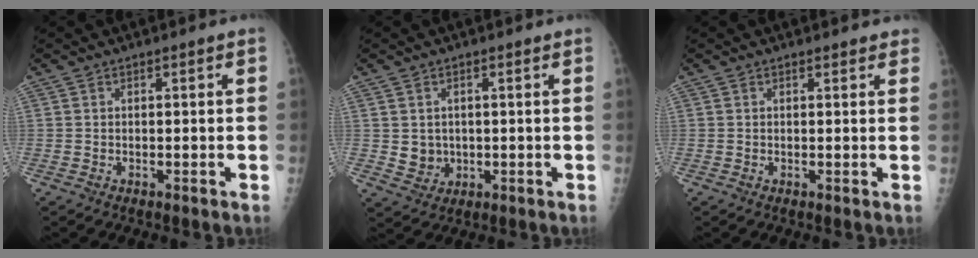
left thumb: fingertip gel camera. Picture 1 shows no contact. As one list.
[{"total": 4.0, "force": [0.4, 3.6, 1.6], "torque": [-0.012, -0.005, 0.019]}, {"total": 1.7, "force": [1.5, 0.6, 0.3], "torque": [0.005, -0.004, 0.010]}]